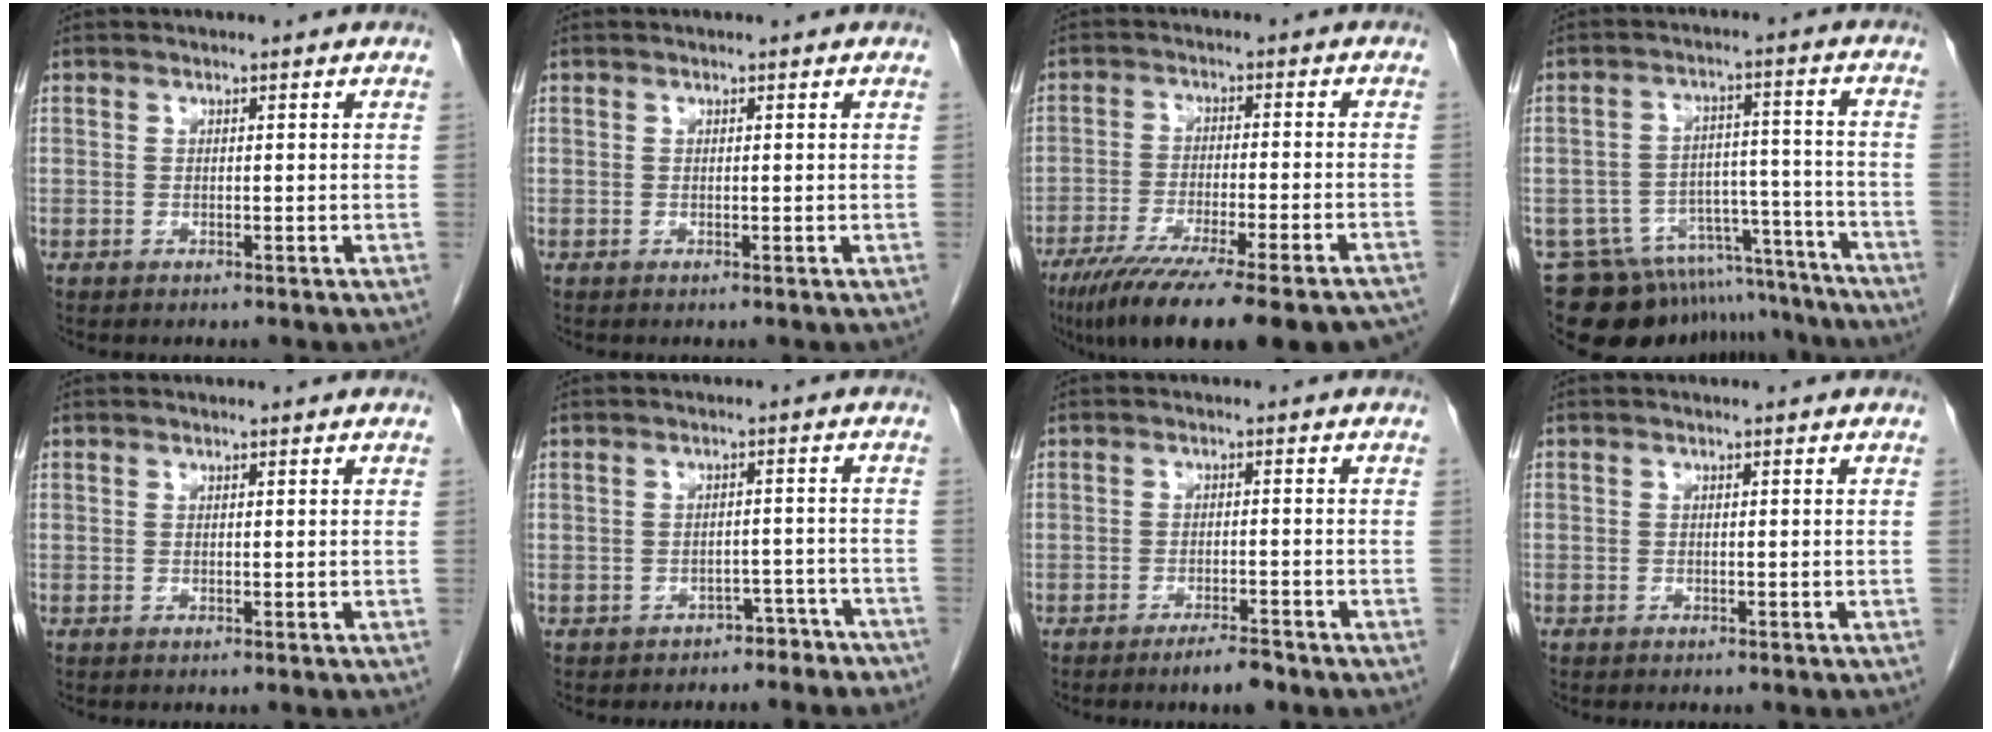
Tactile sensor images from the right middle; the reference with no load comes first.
{"total": 0.0}
{"total": 24.8, "force": [-20.4, 2.8, 13.8], "torque": [-0.158, -0.044, -0.281]}
{"total": 17.2, "force": [-15.5, 6.2, 4.2], "torque": [-0.063, 0.036, -0.211]}
{"total": 0.0}
{"total": 6.7, "force": [-5.6, 3.5, 1.1], "torque": [-0.005, 0.024, -0.058]}
{"total": 3.5, "force": [-2.7, 0.4, 2.1], "torque": [-0.036, -0.003, -0.042]}
{"total": 0.6, "force": [-0.5, 0.4, 0.1], "torque": [-0.011, 0.001, -0.008]}